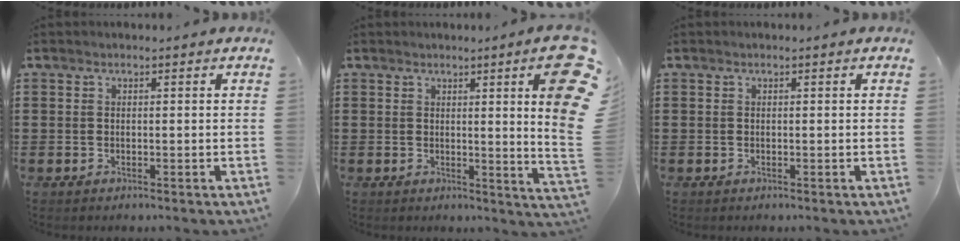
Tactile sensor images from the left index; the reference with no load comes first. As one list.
[{"total": 9.6, "force": [4.0, 0.5, 8.8], "torque": [-0.117, -0.035, 0.064]}, {"total": 0.0}]